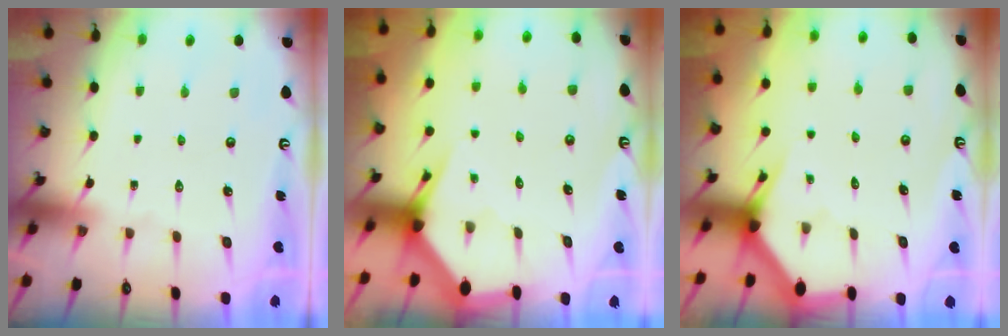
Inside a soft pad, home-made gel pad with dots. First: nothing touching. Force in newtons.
{"total": 3.4, "press": 3.3, "slide": 0.3}
{"total": 2.9, "press": 2.9, "slide": 0.0}